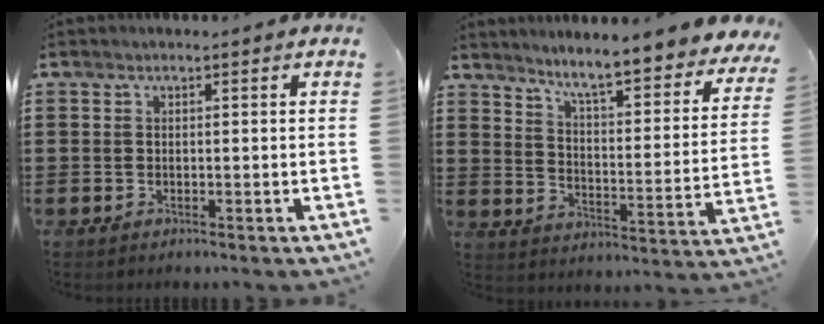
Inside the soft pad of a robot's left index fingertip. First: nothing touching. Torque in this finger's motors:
{"motor_torque": [2.14, 0.00, 0.99, 0.19]}